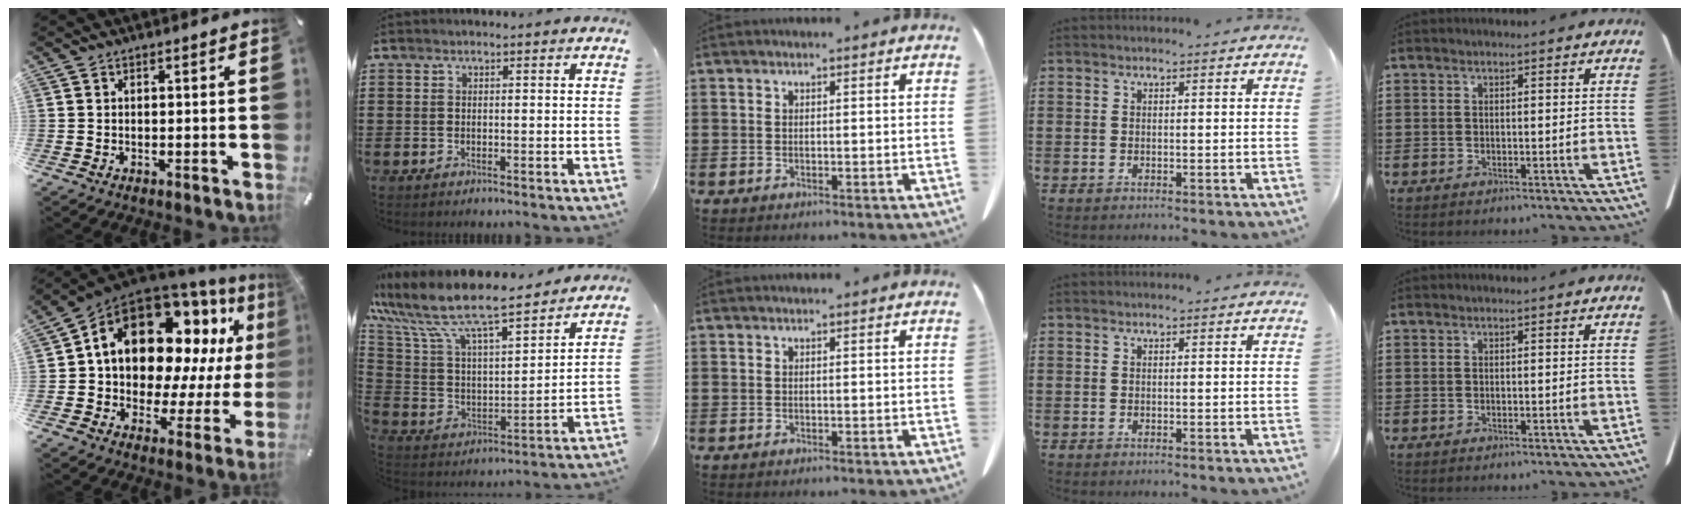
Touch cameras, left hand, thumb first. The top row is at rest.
{"thumb": {"total": 18.9, "force": [8.9, 12.3, 11.3], "torque": [-0.196, -0.063, 0.153]}, "index": {"total": 10.4, "force": [8.6, 2.0, 5.5], "torque": [-0.142, -0.059, 0.147]}}